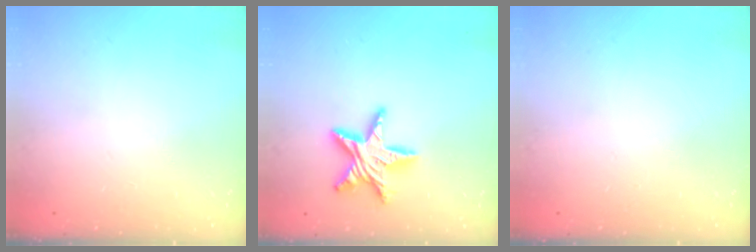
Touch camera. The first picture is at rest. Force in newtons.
{"total": 13.2, "press": 13.2, "slide": 1.0}
{"total": 0.0}